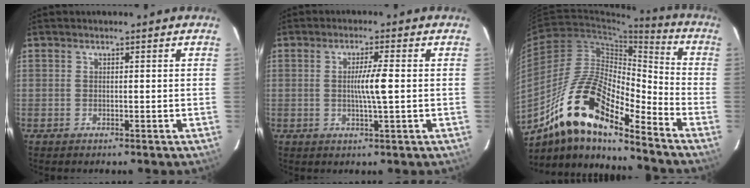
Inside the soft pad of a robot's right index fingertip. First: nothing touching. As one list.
[{"total": 4.4, "force": [0.0, -0.4, 4.3], "torque": [-0.079, -0.004, -0.001]}, {"total": 15.8, "force": [-10.9, 4.1, 10.6], "torque": [-0.198, 0.027, -0.192]}]